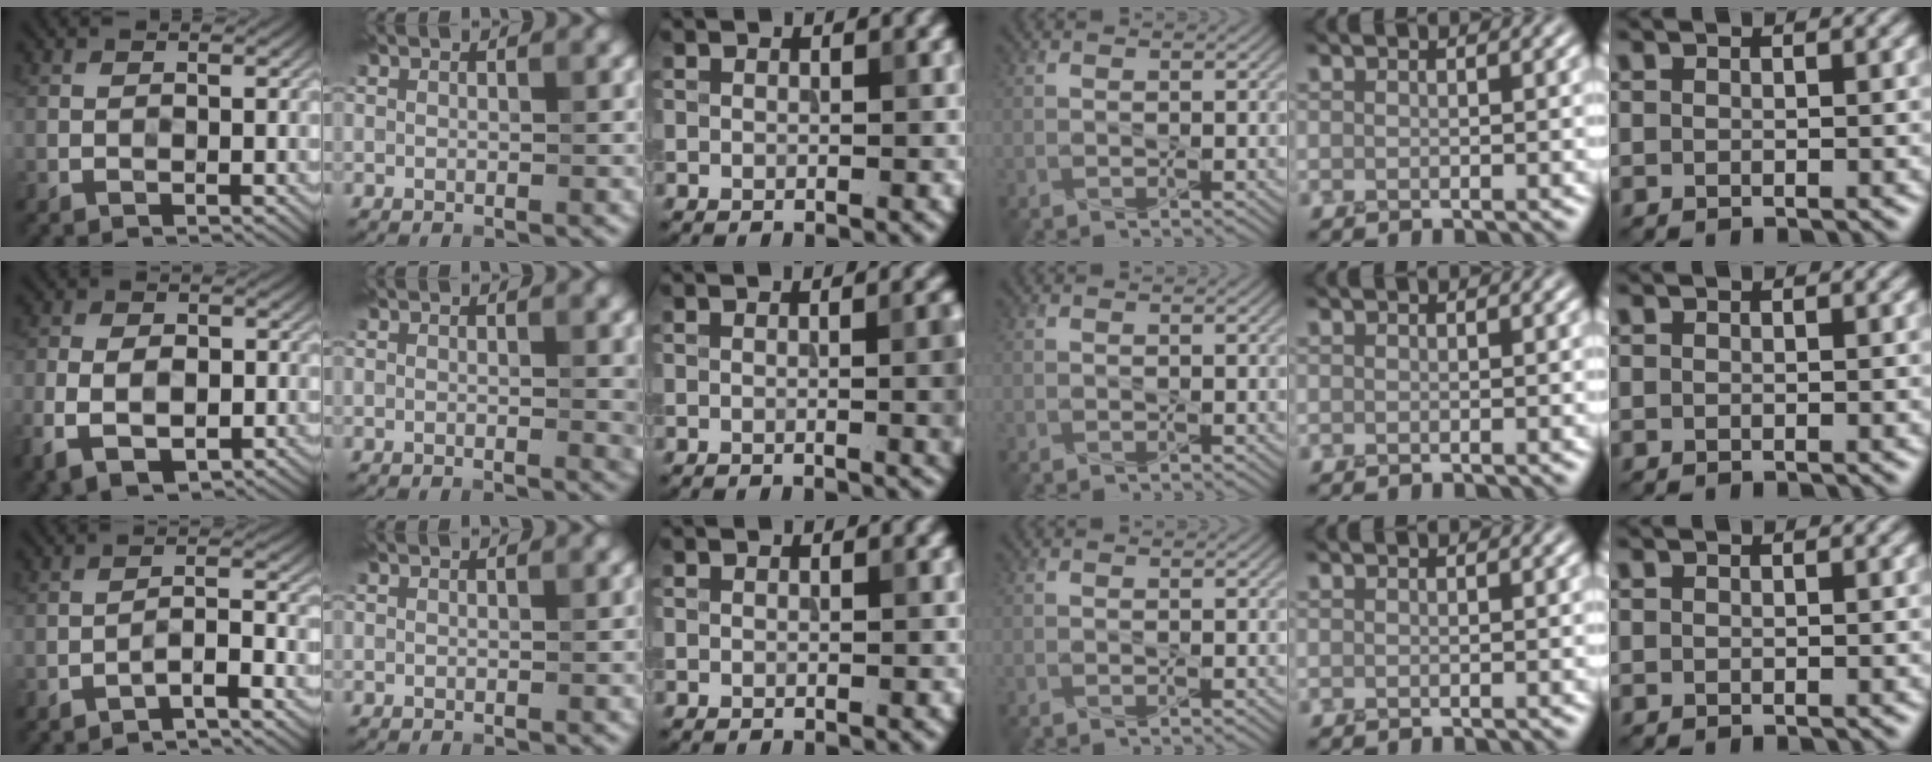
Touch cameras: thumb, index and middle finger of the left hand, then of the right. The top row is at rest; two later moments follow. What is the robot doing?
{"motion": "squeeze", "object": "air blower"}